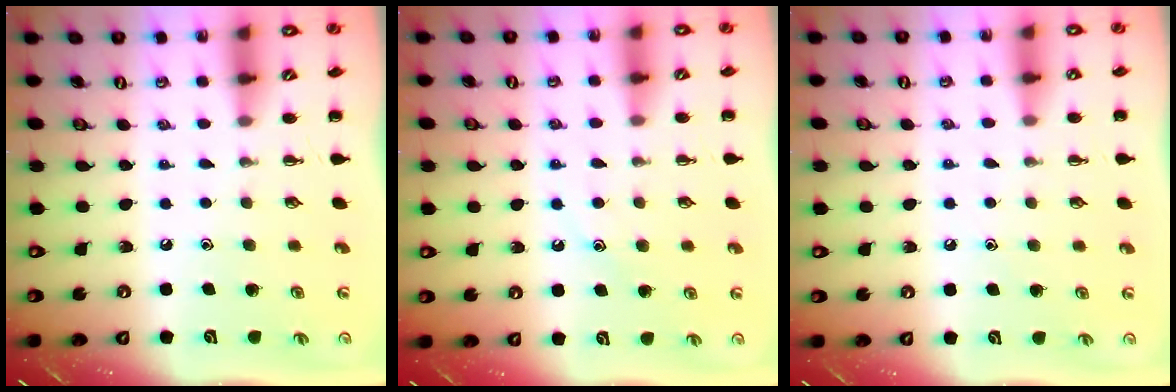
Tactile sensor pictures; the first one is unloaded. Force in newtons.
{"total": 8.4, "press": 8.3, "slide": 1.3}
{"total": 6.4, "press": 6.2, "slide": 1.8}